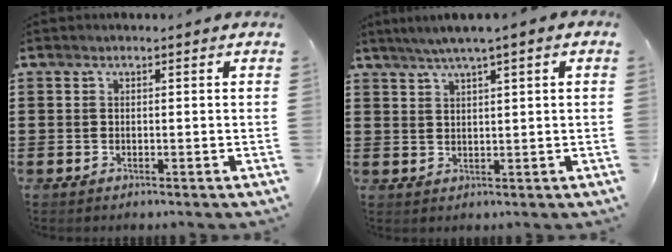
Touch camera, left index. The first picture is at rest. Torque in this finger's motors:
{"motor_torque": [1.11, -1.02, 0.79, 0.16]}